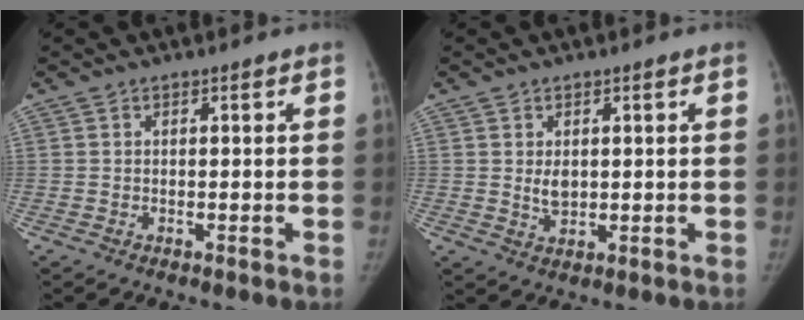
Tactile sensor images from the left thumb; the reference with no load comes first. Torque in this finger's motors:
{"motor_torque": [-0.21, 0.33, 0.37, -0.36, -0.04]}